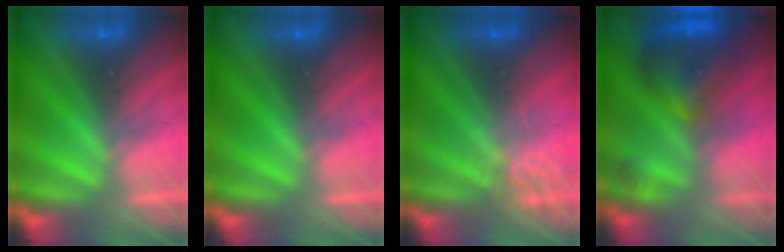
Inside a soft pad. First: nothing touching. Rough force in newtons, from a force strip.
{"total": 0.0}
{"total": 3.9}
{"total": 7.6}